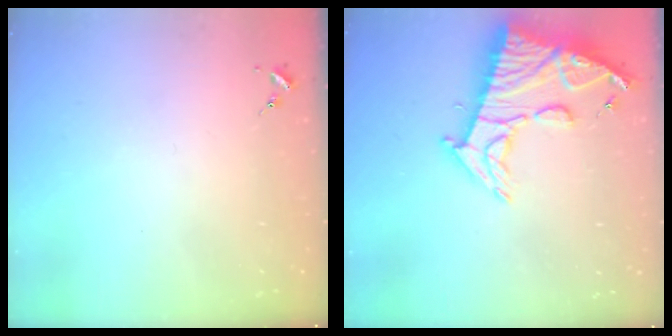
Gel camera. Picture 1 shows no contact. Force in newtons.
{"total": 17.7, "press": 17.6, "slide": 1.6}